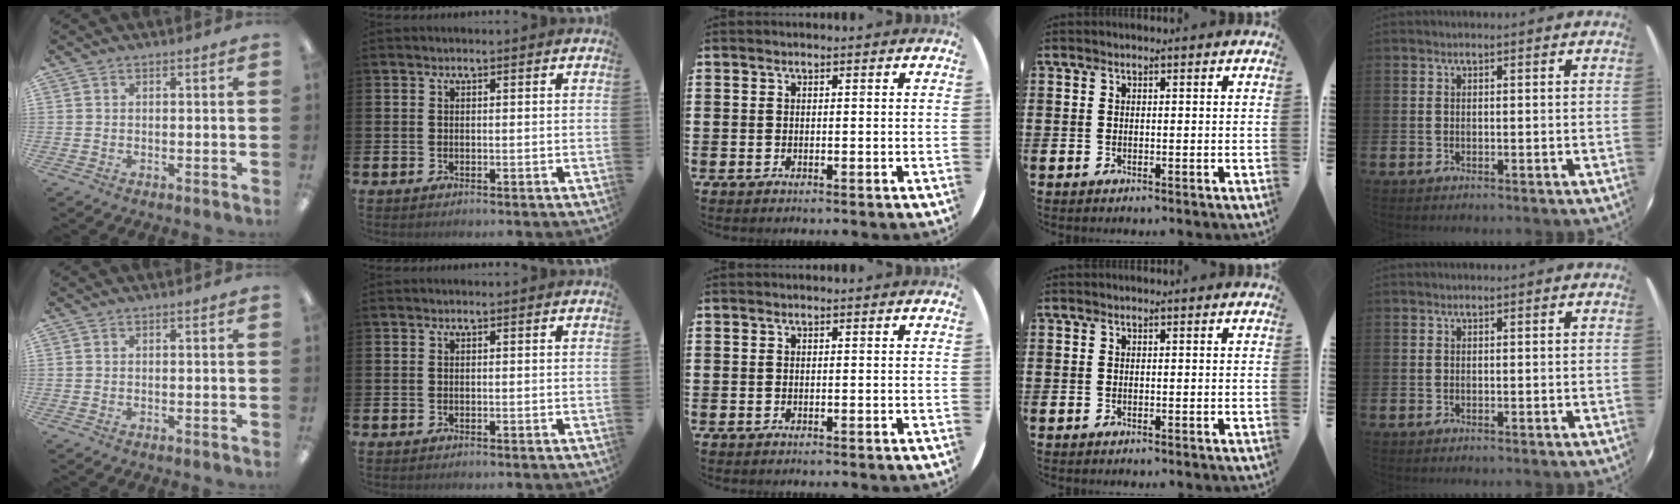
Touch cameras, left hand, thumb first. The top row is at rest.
{}